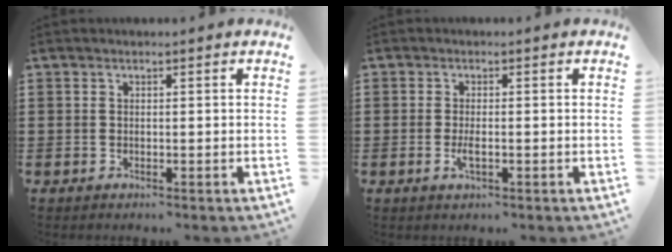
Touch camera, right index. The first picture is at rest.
{"total": 2.1, "force": [-0.6, 0.5, 1.9], "torque": [-0.040, -0.004, -0.013]}